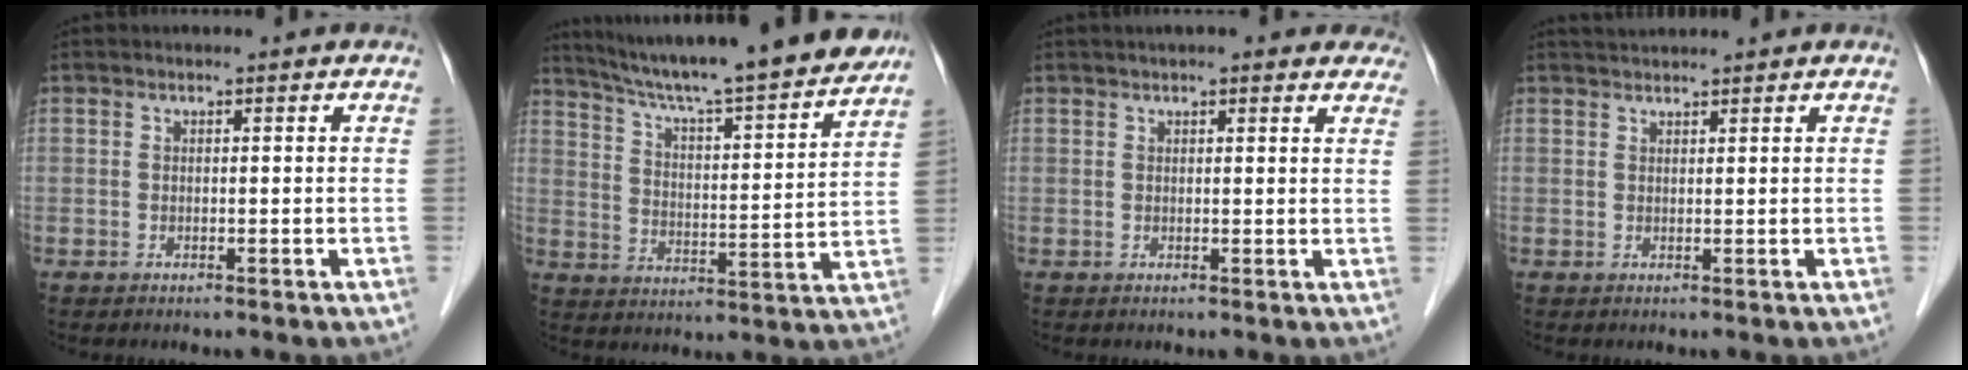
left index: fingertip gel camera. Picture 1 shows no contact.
{"total": 21.5, "force": [19.2, 0.6, 9.7], "torque": [-0.155, -0.015, 0.275]}
{"total": 8.4, "force": [7.0, 1.9, 4.3], "torque": [-0.040, 0.016, 0.074]}
{"total": 1.9, "force": [1.9, -0.2, 0.2], "torque": [-0.003, 0.018, 0.038]}